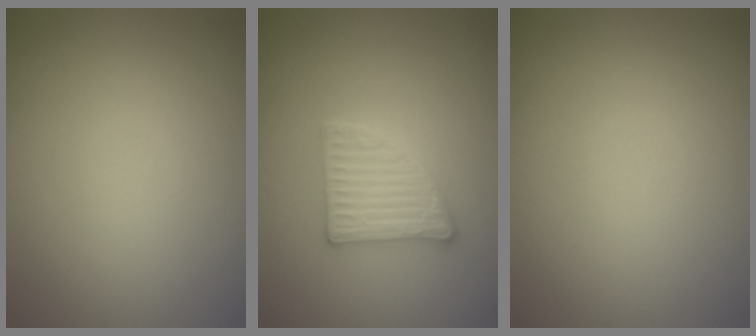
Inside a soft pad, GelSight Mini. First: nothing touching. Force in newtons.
{"total": 2.8, "press": 2.8, "slide": 0.4}
{"total": 0.0}